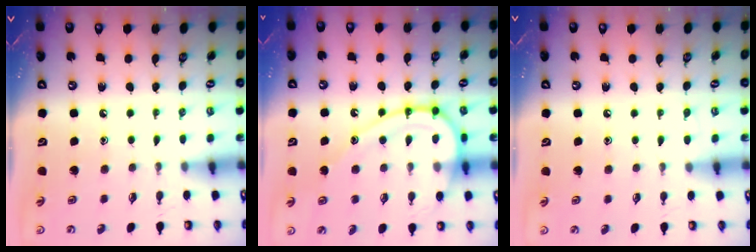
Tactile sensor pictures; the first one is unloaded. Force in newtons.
{"total": 15.4, "press": 15.3, "slide": 1.8}
{"total": 4.0, "press": 4.0, "slide": 0.5}